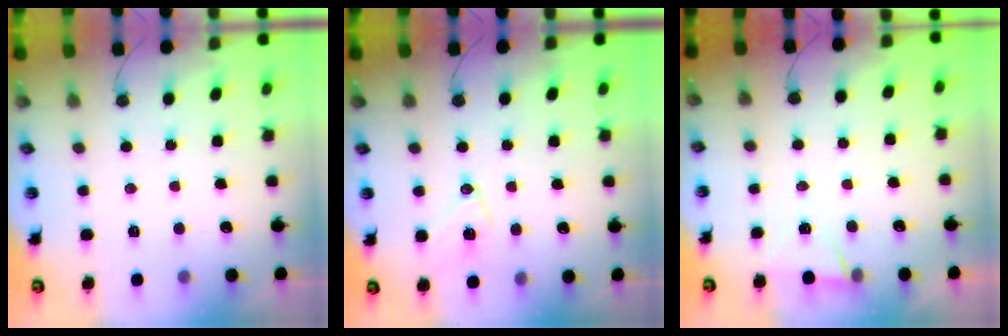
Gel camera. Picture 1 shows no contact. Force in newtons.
{"total": 10.1, "press": 10.1, "slide": 0.8}
{"total": 5.6, "press": 3.2, "slide": 4.6}